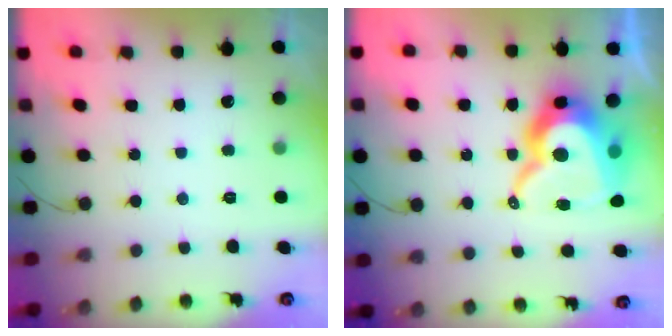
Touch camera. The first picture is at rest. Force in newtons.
{"total": 19.4, "press": 19.4, "slide": 1.4}